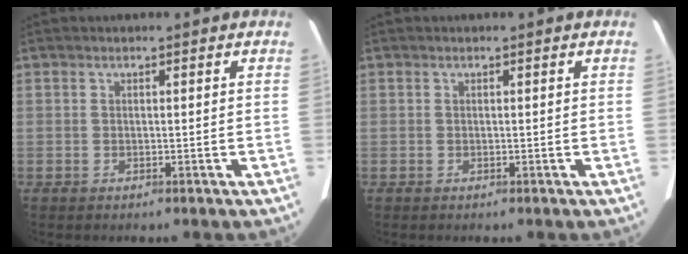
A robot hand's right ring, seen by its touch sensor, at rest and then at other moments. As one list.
[{"total": 0.0}]